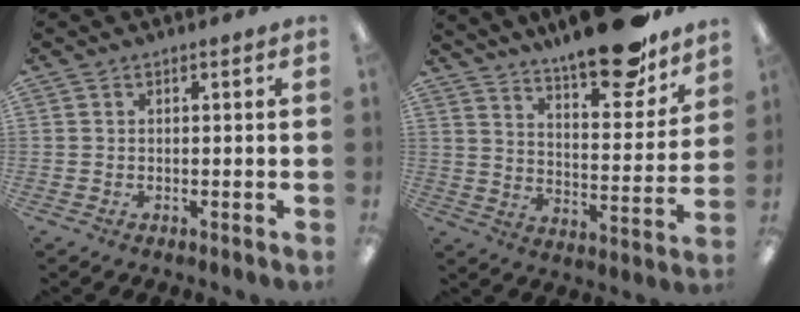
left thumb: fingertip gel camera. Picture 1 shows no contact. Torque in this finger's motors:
{"motor_torque": [1.26, 1.21, 1.77, -1.00, 0.09]}